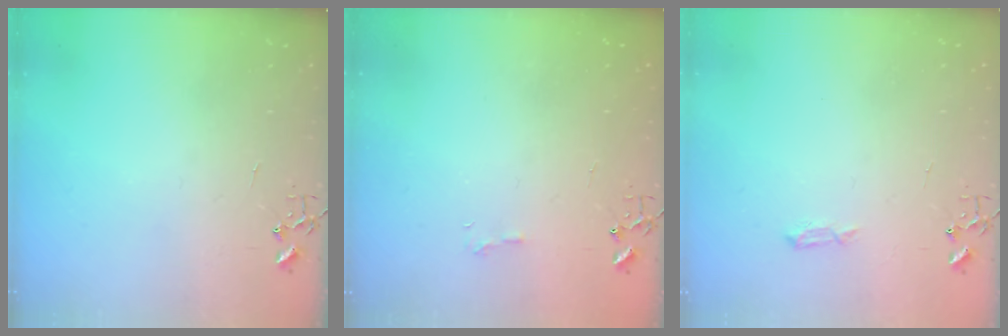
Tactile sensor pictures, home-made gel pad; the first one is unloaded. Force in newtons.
{"total": 6.0, "press": 5.9, "slide": 0.7}
{"total": 5.5, "press": 5.5, "slide": 0.7}